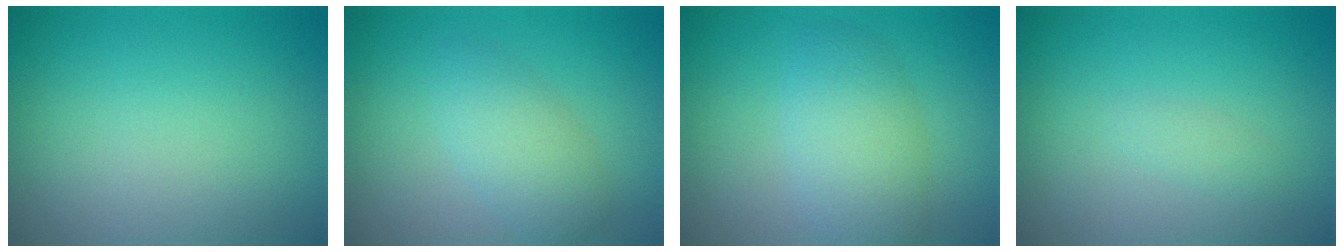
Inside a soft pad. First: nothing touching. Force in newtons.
{"total": 2.9, "press": 2.9, "slide": 0.2}
{"total": 4.0, "press": 4.0, "slide": 0.2}
{"total": 0.8, "press": 0.8, "slide": 0.1}